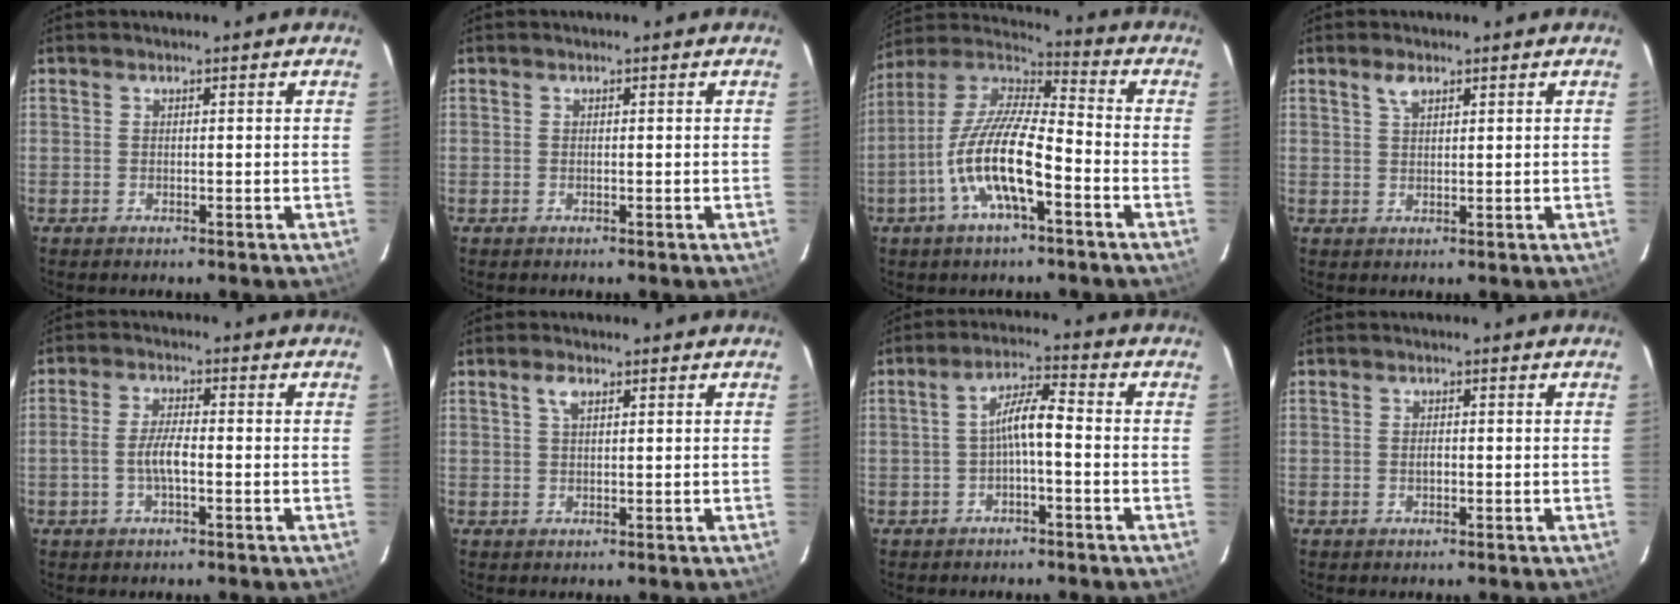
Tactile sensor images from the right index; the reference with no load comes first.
{"total": 0.0}
{"total": 14.9, "force": [-5.9, 3.8, 13.1], "torque": [-0.259, -0.006, -0.117]}
{"total": 2.3, "force": [1.4, 1.0, 1.4], "torque": [-0.026, 0.006, 0.027]}
{"total": 4.5, "force": [-1.3, 1.2, 4.1], "torque": [-0.088, 0.007, -0.026]}
{"total": 2.1, "force": [1.0, 0.9, 1.6], "torque": [-0.031, 0.006, 0.019]}
{"total": 5.1, "force": [-1.5, 0.8, 4.8], "torque": [-0.095, 0.014, -0.026]}
{"total": 1.2, "force": [-0.3, 0.7, 0.9], "torque": [-0.017, 0.003, -0.006]}